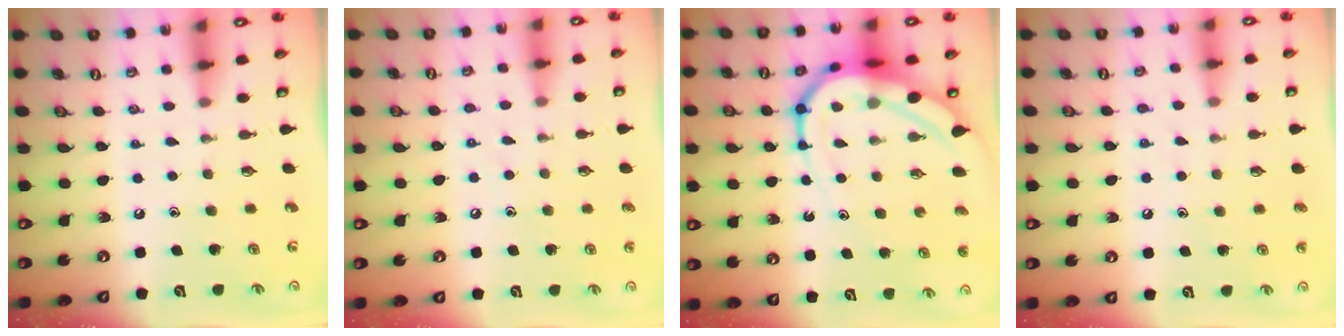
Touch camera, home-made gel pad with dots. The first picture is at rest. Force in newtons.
{"total": 5.7, "press": 5.7, "slide": 0.7}
{"total": 13.6, "press": 13.5, "slide": 1.5}
{"total": 5.4, "press": 5.4, "slide": 0.5}